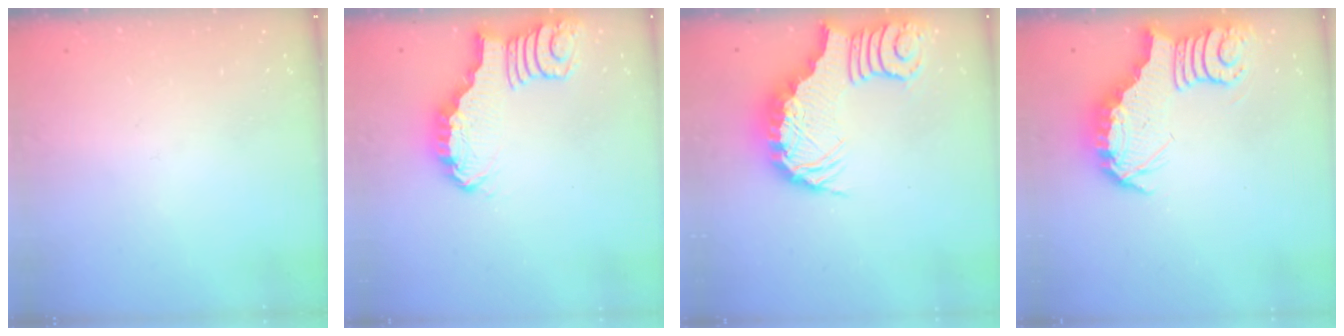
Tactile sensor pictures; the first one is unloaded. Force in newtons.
{"total": 2.2, "press": 2.2, "slide": 0.2}
{"total": 3.7, "press": 3.6, "slide": 0.7}
{"total": 6.0, "press": 5.9, "slide": 0.7}